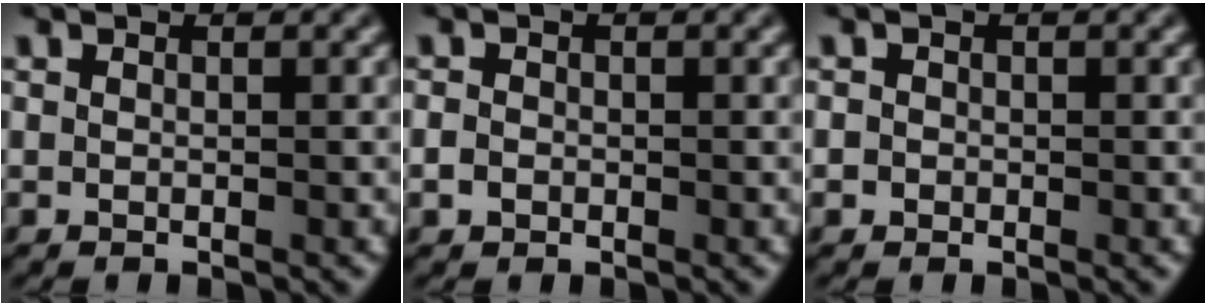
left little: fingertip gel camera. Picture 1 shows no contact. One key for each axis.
{"total": 1.2, "fx": -0.2, "fy": 1.1, "fz": 0.5, "tx": 0.008, "ty": 0.007, "tz": -0.013}
{"total": 1.0, "fx": 0.0, "fy": 0.9, "fz": 0.3, "tx": 0.010, "ty": 0.007, "tz": -0.003}